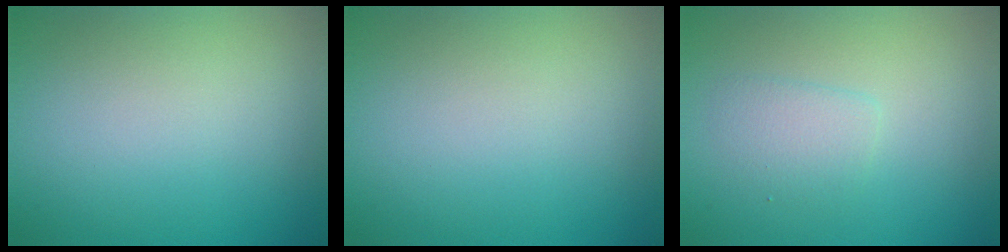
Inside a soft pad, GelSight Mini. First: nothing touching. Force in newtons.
{"total": 0.0}
{"total": 1.7, "press": 1.7, "slide": 0.1}